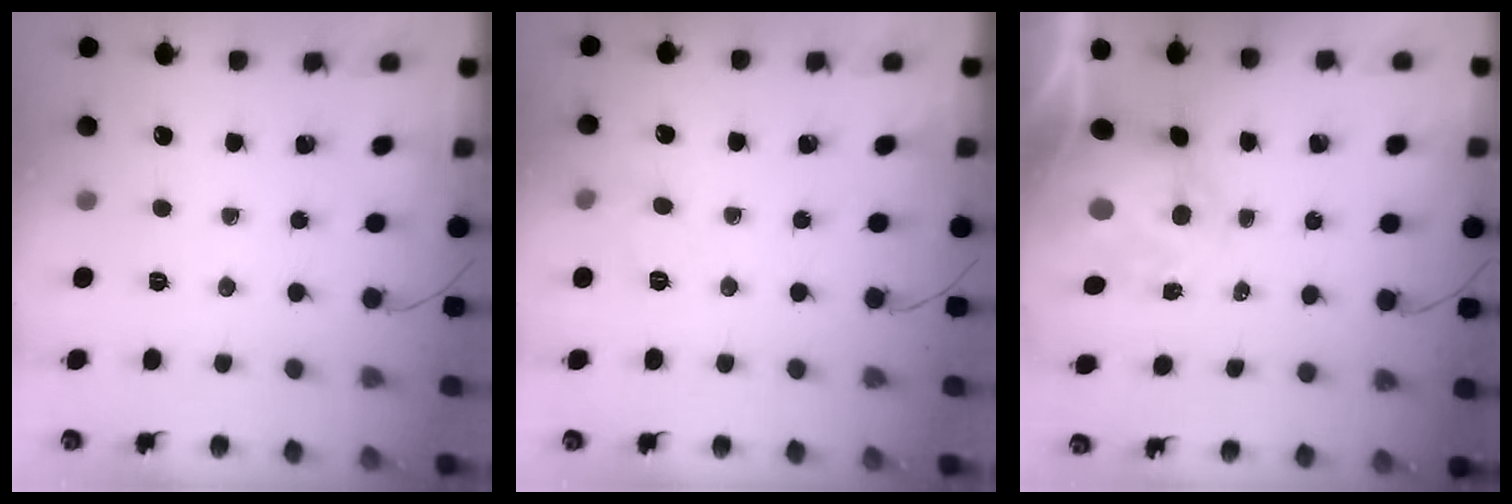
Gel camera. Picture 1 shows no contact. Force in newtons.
{"total": 7.0, "press": 6.8, "slide": 1.8}
{"total": 9.1, "press": 8.8, "slide": 2.3}